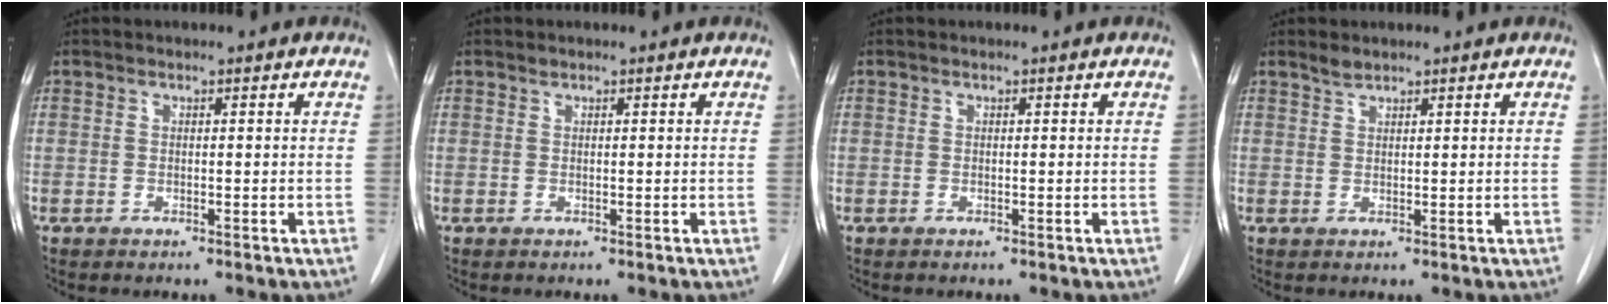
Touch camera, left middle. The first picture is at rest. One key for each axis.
{"total": 0.0}
{"total": 0.0}
{"total": 1.2, "fx": 1.2, "fy": 0.2, "fz": 0.2, "tx": -0.006, "ty": -0.001, "tz": 0.025}